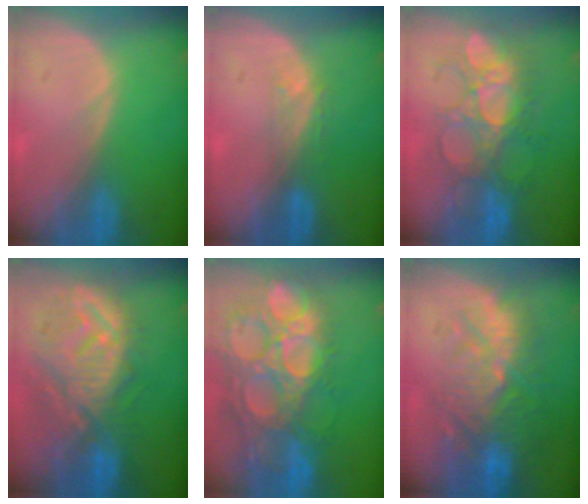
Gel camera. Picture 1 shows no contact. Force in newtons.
{"total": 2.8, "press": 2.1, "slide": 1.7}
{"total": 8.7, "press": 8.5, "slide": 1.6}
{"total": 11.9, "press": 10.9, "slide": 4.9}
{"total": 15.6, "press": 13.0, "slide": 8.7}
{"total": 11.2, "press": 9.9, "slide": 5.4}